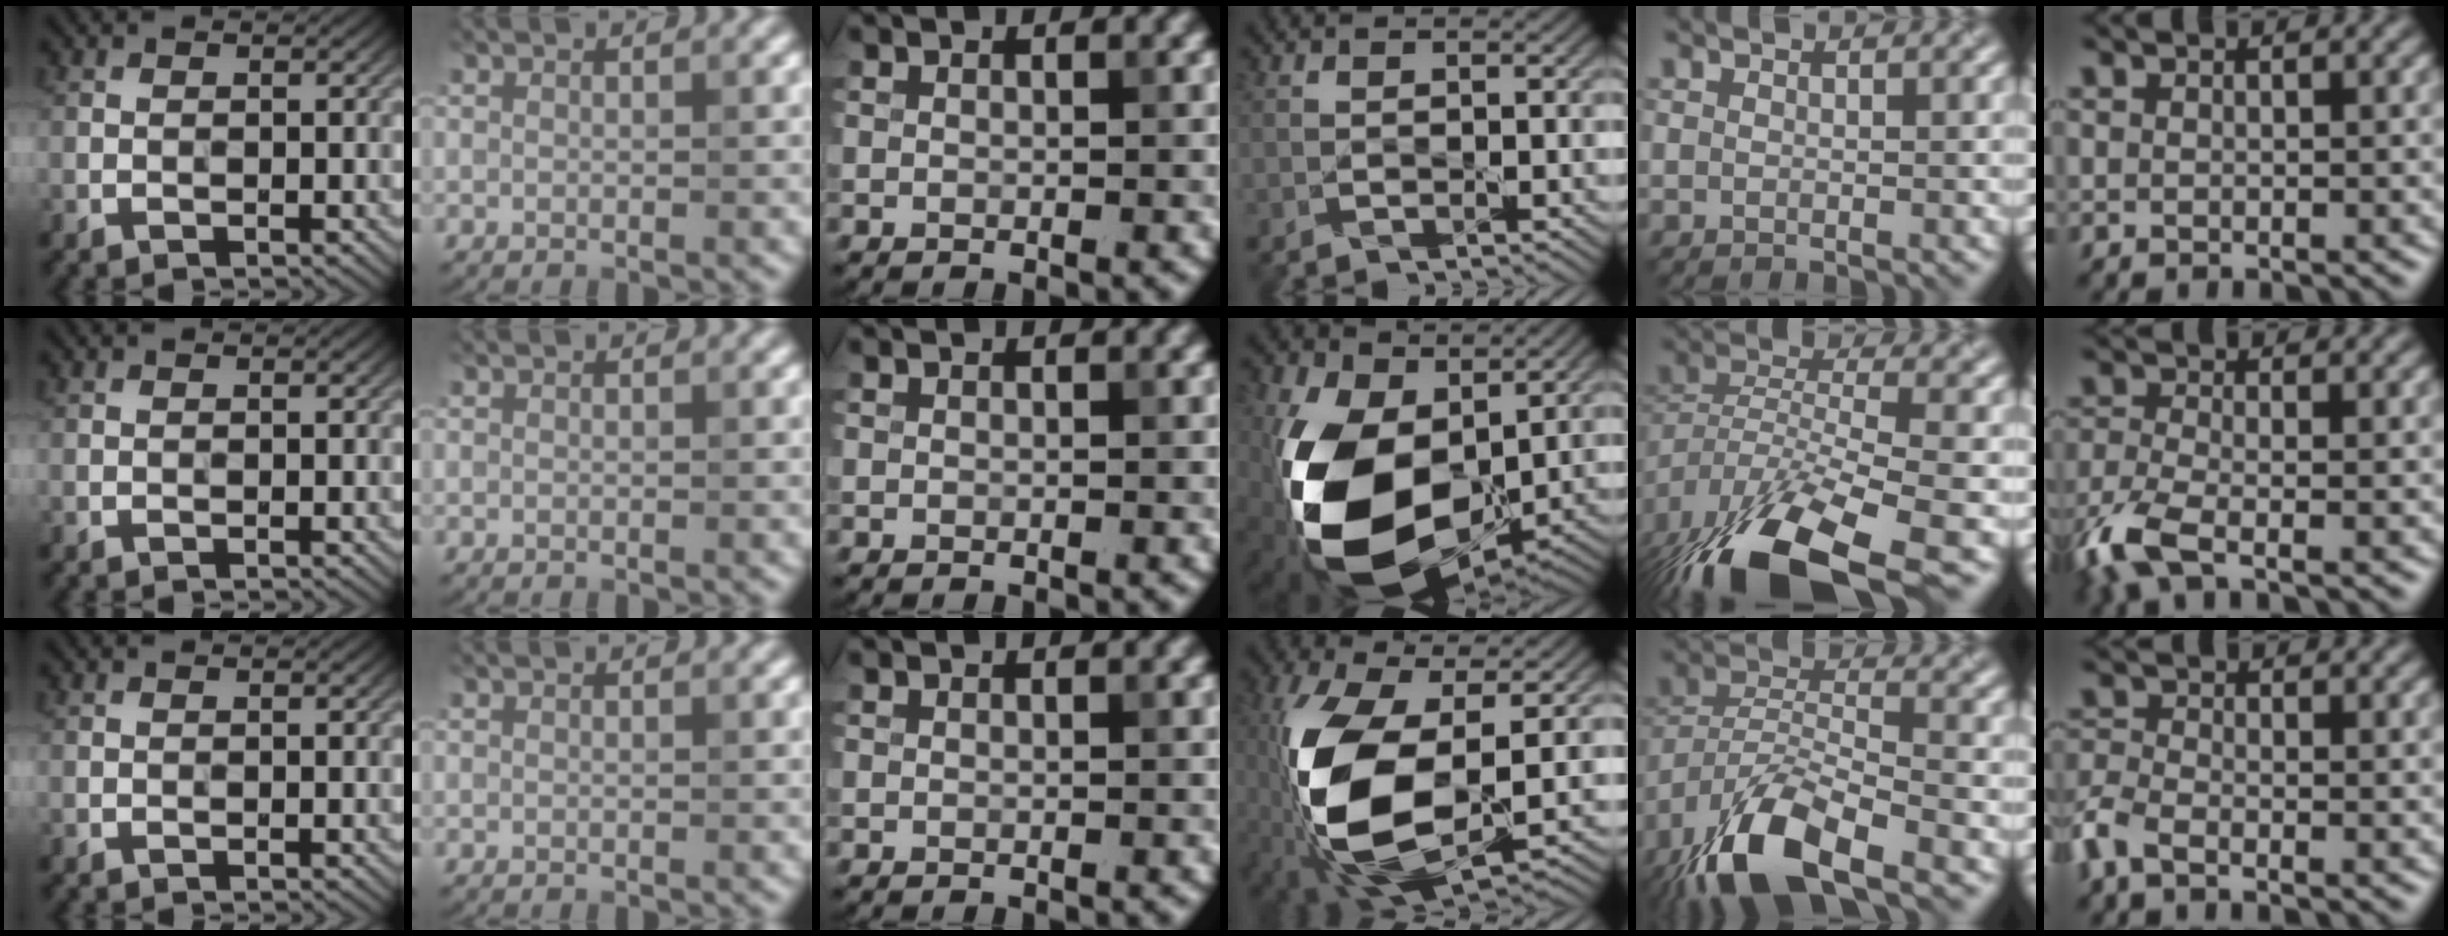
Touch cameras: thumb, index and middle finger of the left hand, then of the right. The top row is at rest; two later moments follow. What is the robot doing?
{"motion": "lift_and_place", "object": "knife"}